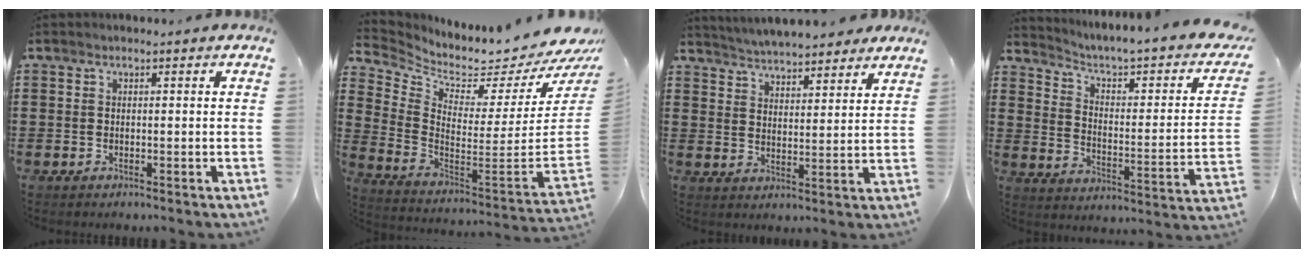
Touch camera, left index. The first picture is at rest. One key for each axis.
{"total": 2.5, "fx": 2.1, "fy": 0.7, "fz": 1.1, "tx": -0.044, "ty": -0.056, "tz": 0.023}
{"total": 4.6, "fx": 4.6, "fy": 0.3, "fz": 0.3, "tx": -0.026, "ty": -0.024, "tz": 0.082}
{"total": 3.4, "fx": 2.2, "fy": 0.7, "fz": 2.5, "tx": -0.064, "ty": -0.029, "tz": 0.026}